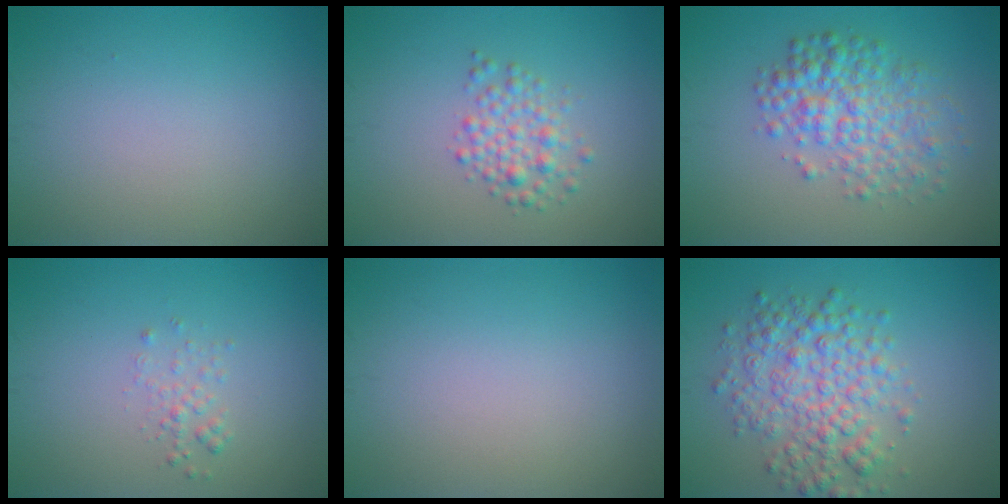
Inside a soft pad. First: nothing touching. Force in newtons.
{"total": 2.6, "press": 2.5, "slide": 0.0}
{"total": 5.0, "press": 5.0, "slide": 0.1}
{"total": 1.1, "press": 1.1, "slide": 0.1}
{"total": 0.0}
{"total": 5.4, "press": 5.4, "slide": 0.0}